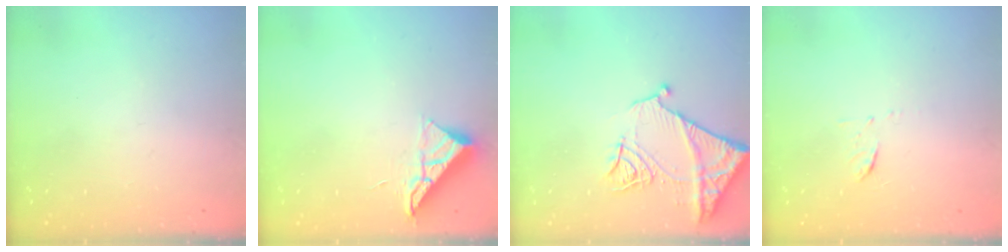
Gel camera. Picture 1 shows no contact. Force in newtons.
{"total": 7.1, "press": 7.1, "slide": 0.4}
{"total": 11.9, "press": 11.8, "slide": 1.4}
{"total": 6.0, "press": 6.0, "slide": 0.4}